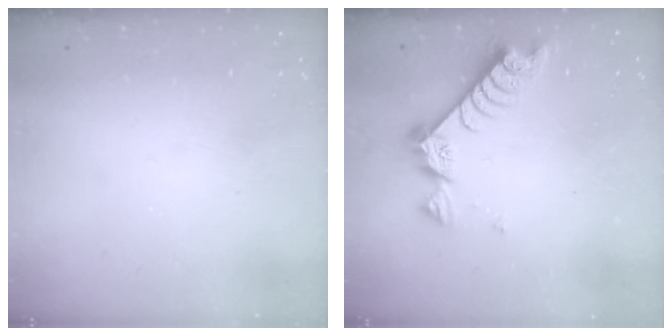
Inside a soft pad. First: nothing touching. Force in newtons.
{"total": 8.8, "press": 8.8, "slide": 0.8}